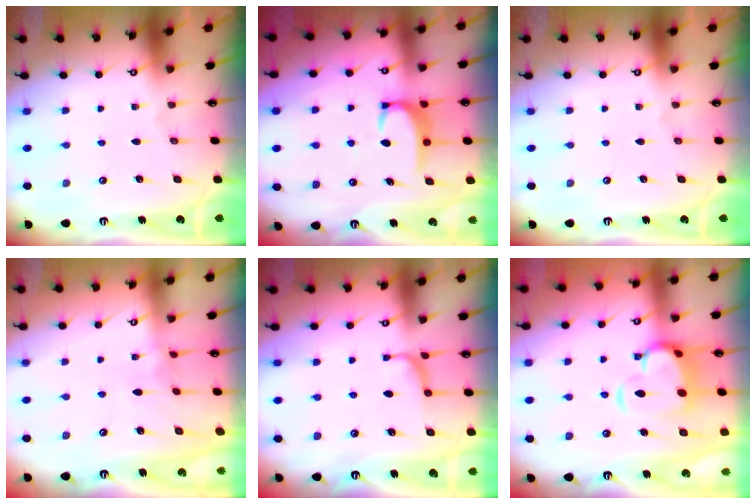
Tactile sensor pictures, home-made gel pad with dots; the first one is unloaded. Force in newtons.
{"total": 3.3, "press": 3.3, "slide": 0.5}
{"total": 0.0}
{"total": 2.9, "press": 2.9, "slide": 0.2}
{"total": 1.7, "press": 1.6, "slide": 0.7}
{"total": 6.7, "press": 6.5, "slide": 1.5}